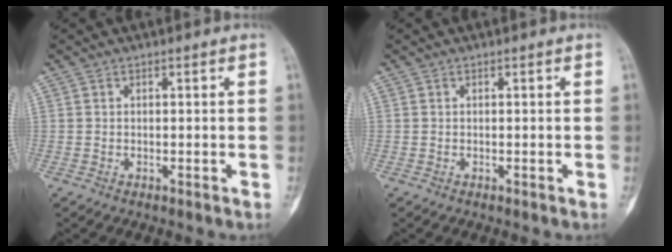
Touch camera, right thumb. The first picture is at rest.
{"total": 0.0}